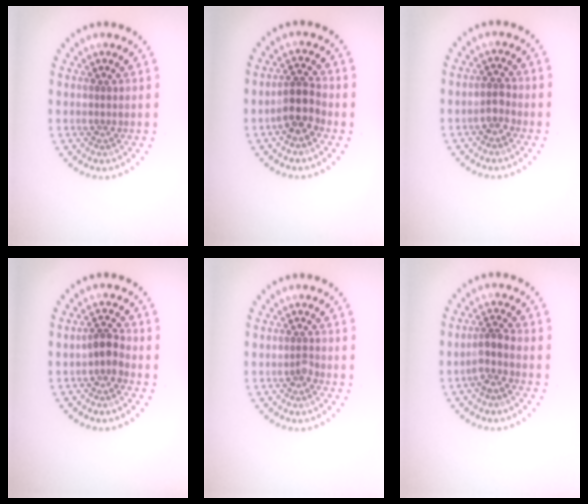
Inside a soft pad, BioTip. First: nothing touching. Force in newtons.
{"total": 2.9, "press": 2.7, "slide": 1.1}
{"total": 1.5, "press": 1.4, "slide": 0.6}
{"total": 1.8, "press": 1.4, "slide": 1.1}
{"total": 0.8, "press": 0.6, "slide": 0.5}
{"total": 2.1, "press": 1.6, "slide": 1.3}